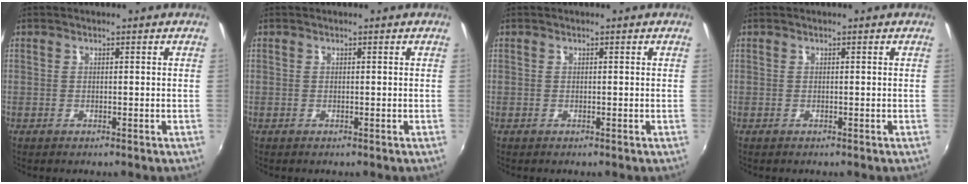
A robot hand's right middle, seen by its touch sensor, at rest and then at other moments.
{"total": 0.0}
{"total": 0.0}
{"total": 0.0}